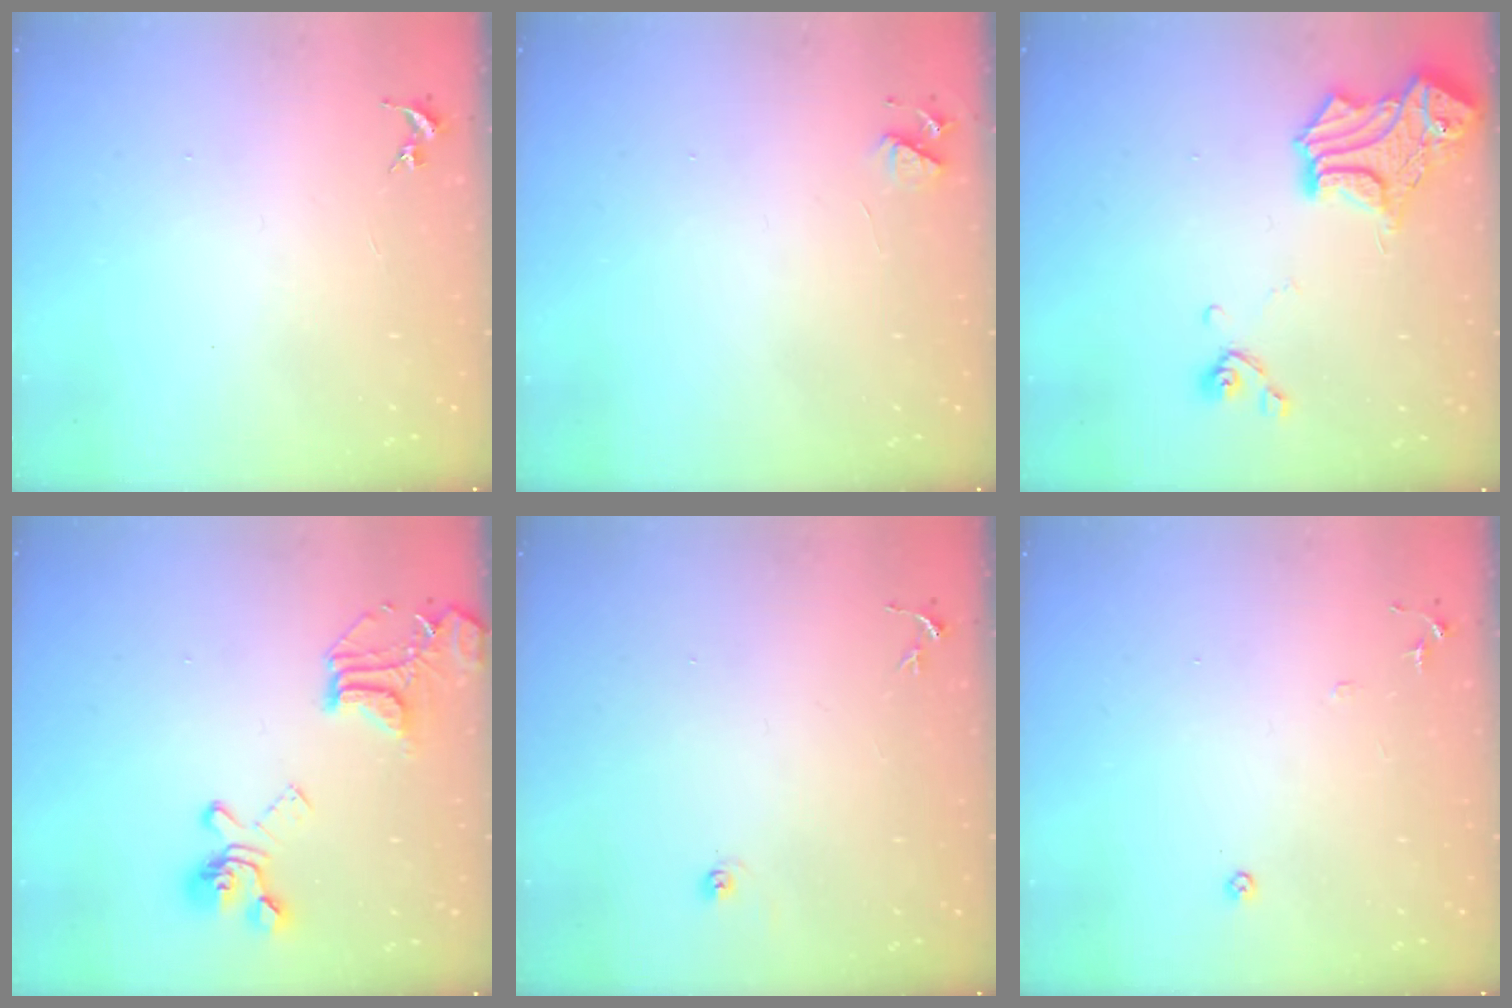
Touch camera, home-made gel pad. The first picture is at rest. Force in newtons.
{"total": 4.2, "press": 4.2, "slide": 0.5}
{"total": 16.0, "press": 15.9, "slide": 1.4}
{"total": 18.4, "press": 18.3, "slide": 1.9}
{"total": 3.6, "press": 3.6, "slide": 0.3}
{"total": 6.1, "press": 6.1, "slide": 0.7}